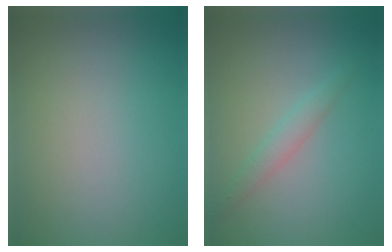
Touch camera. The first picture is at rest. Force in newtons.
{"total": 1.6, "press": 1.6, "slide": 0.1}